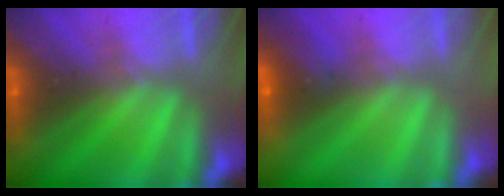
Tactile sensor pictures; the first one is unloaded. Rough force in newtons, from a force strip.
{"total": 1.2}